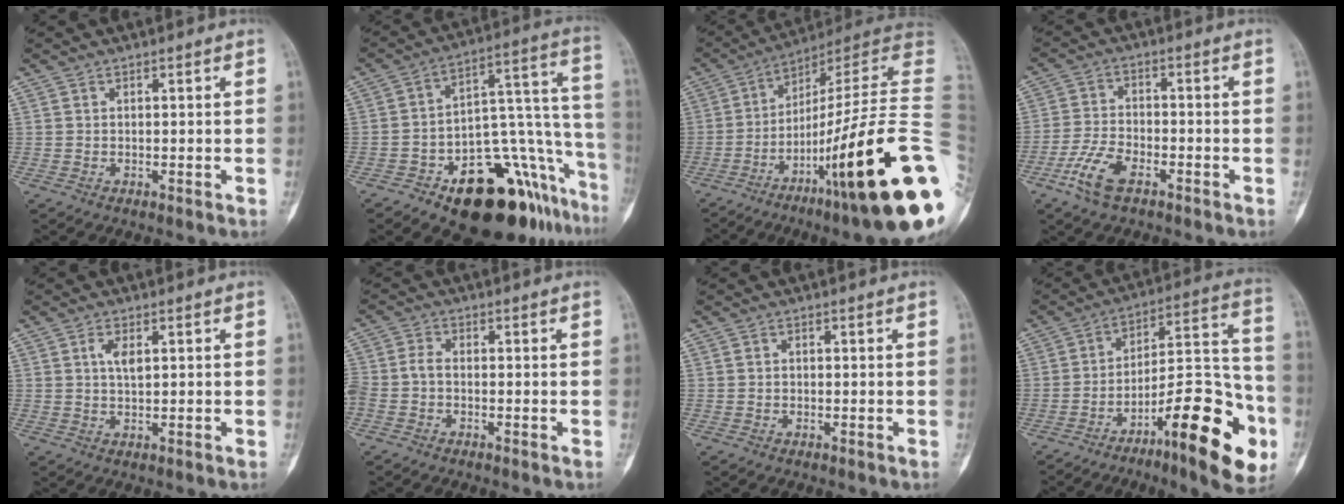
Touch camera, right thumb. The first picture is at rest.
{"total": 24.4, "force": [-13.0, 10.8, 17.6], "torque": [-0.135, 0.117, -0.182]}
{"total": 32.0, "force": [-7.6, 4.4, 30.8], "torque": [-0.373, 0.033, -0.123]}
{"total": 7.6, "force": [-4.4, 3.3, 5.2], "torque": [-0.115, 0.015, -0.088]}
{"total": 2.9, "force": [0.8, 1.2, 2.5], "torque": [-0.046, -0.003, 0.014]}
{"total": 4.2, "force": [-1.4, 2.4, 3.1], "torque": [-0.083, 0.012, -0.035]}
{"total": 0.5, "force": [-0.2, 0.5, 0.1], "torque": [0.006, 0.004, -0.007]}
{"total": 22.6, "force": [-10.2, 6.2, 19.1], "torque": [-0.256, 0.073, -0.152]}